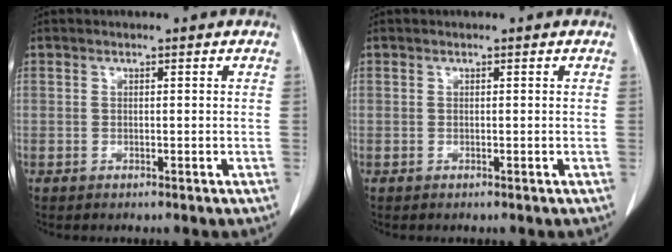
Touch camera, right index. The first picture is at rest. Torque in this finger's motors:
{"motor_torque": [0.00, 0.00, 0.00, 0.00]}